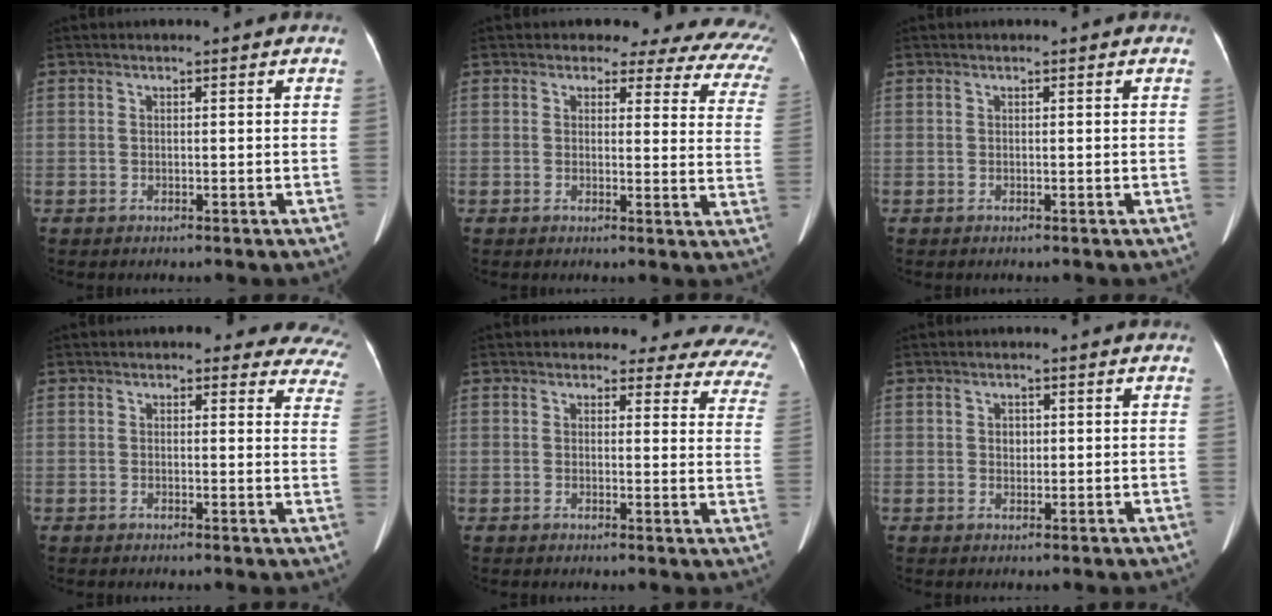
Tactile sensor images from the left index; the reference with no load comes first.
{"total": 14.3, "force": [11.5, 5.7, 6.4], "torque": [-0.048, -0.027, 0.092]}
{"total": 0.0}
{"total": 13.9, "force": [12.4, 4.9, 3.9], "torque": [0.007, -0.027, 0.096]}
{"total": 15.7, "force": [14.4, 5.1, 3.4], "torque": [0.002, -0.065, 0.117]}
{"total": 1.5, "force": [0.2, 1.2, 0.8], "torque": [-0.018, 0.005, 0.006]}